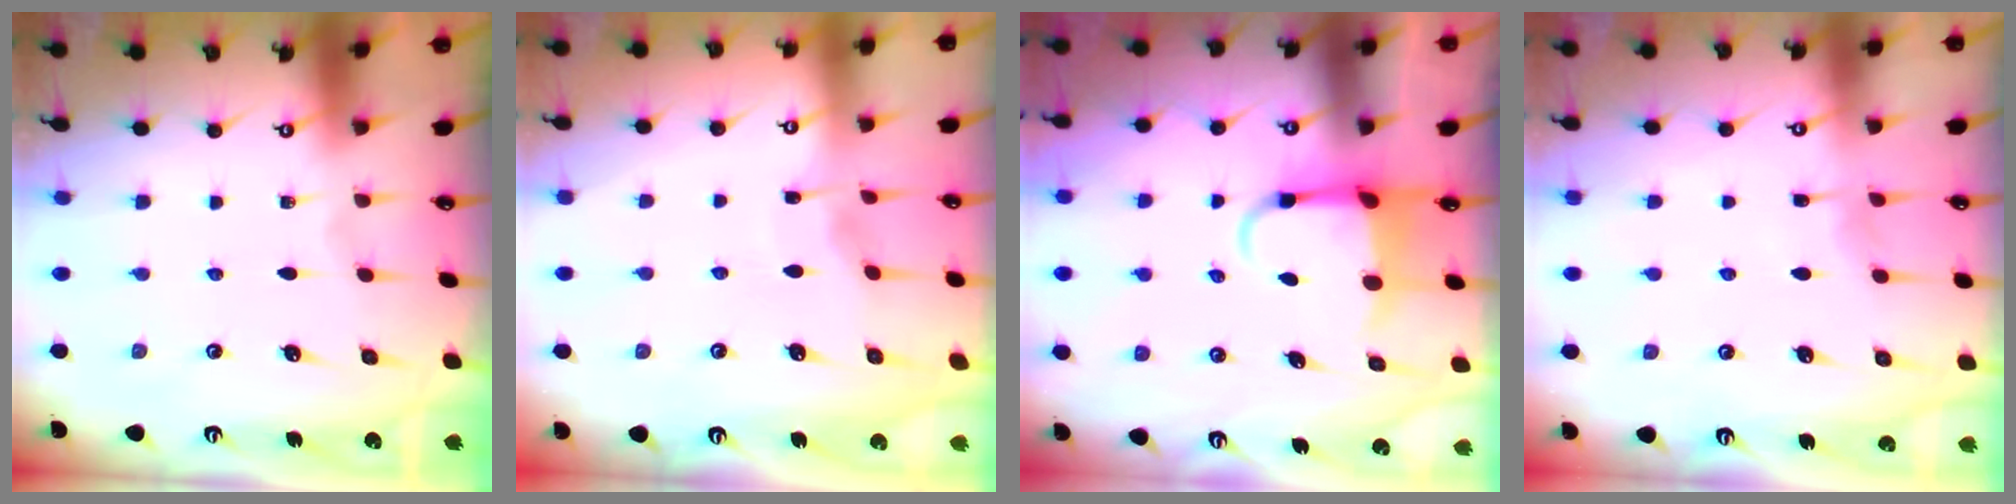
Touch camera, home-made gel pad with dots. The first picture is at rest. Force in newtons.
{"total": 2.7, "press": 2.6, "slide": 0.4}
{"total": 4.0, "press": 3.8, "slide": 1.1}
{"total": 3.6, "press": 3.6, "slide": 0.3}